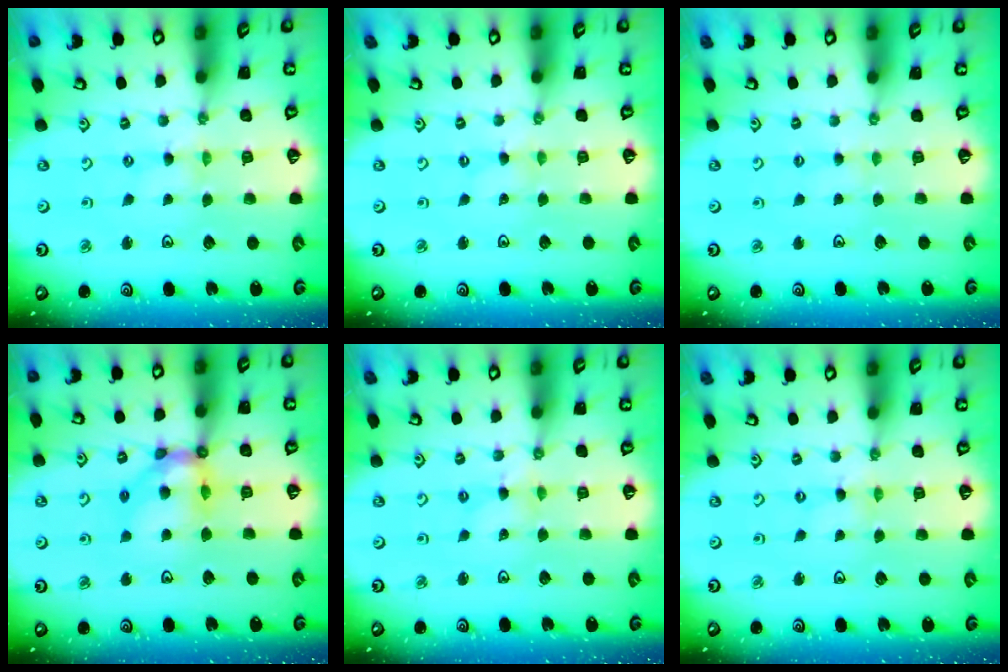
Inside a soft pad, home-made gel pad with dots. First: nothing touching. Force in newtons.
{"total": 0.0}
{"total": 1.9, "press": 1.9, "slide": 0.3}
{"total": 11.1, "press": 10.9, "slide": 1.6}
{"total": 2.6, "press": 2.6, "slide": 0.3}
{"total": 0.0}